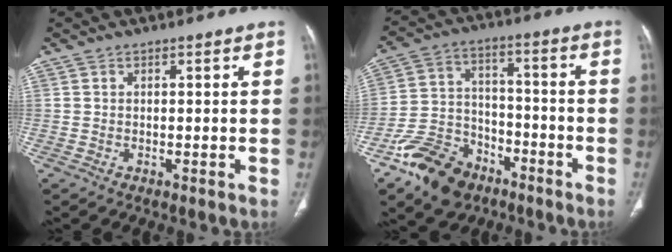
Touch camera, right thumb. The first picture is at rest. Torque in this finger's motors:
{"motor_torque": [3.06, 1.95, 0.56, -1.31, 0.13]}